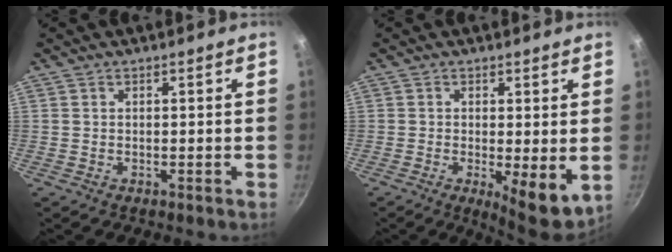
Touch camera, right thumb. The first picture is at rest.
{"total": 7.6, "force": [-0.6, 2.5, 7.1], "torque": [-0.092, -0.017, -0.003]}